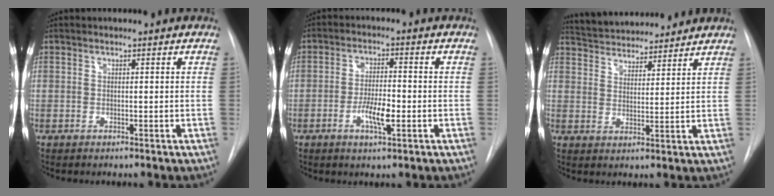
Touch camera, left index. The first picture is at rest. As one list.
[{"total": 5.4, "force": [-1.8, 1.3, 4.9], "torque": [-0.092, -0.001, -0.030]}, {"total": 13.9, "force": [13.1, 3.0, 3.8], "torque": [-0.059, 0.029, 0.199]}]